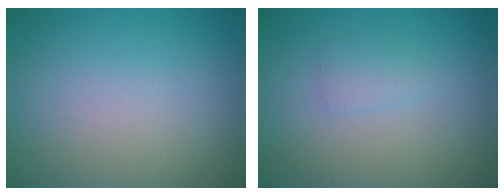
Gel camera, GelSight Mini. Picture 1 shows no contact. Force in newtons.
{"total": 1.1, "press": 1.1, "slide": 0.0}